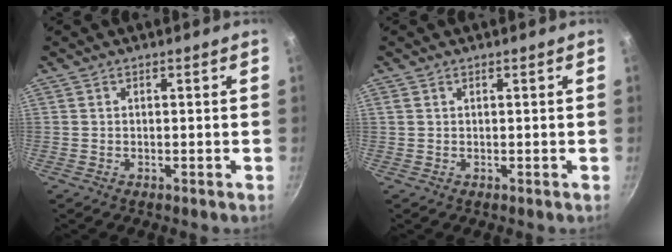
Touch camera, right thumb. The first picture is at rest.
{"total": 0.7, "force": [0.4, 0.4, 0.4], "torque": [-0.011, 0.007, 0.010]}